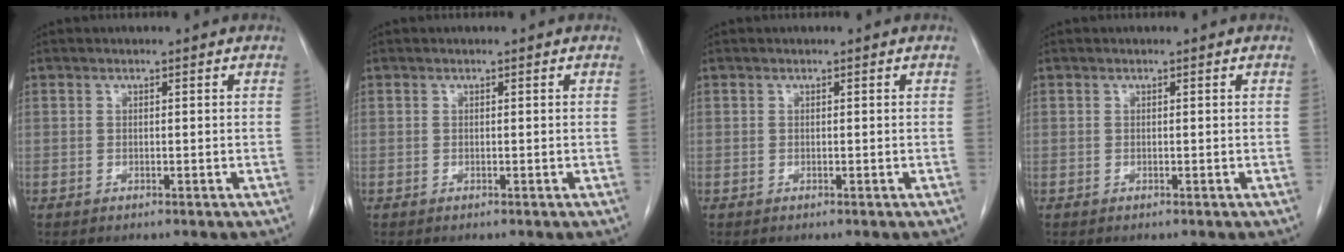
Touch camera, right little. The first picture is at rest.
{"total": 0.0}
{"total": 0.0}
{"total": 0.0}